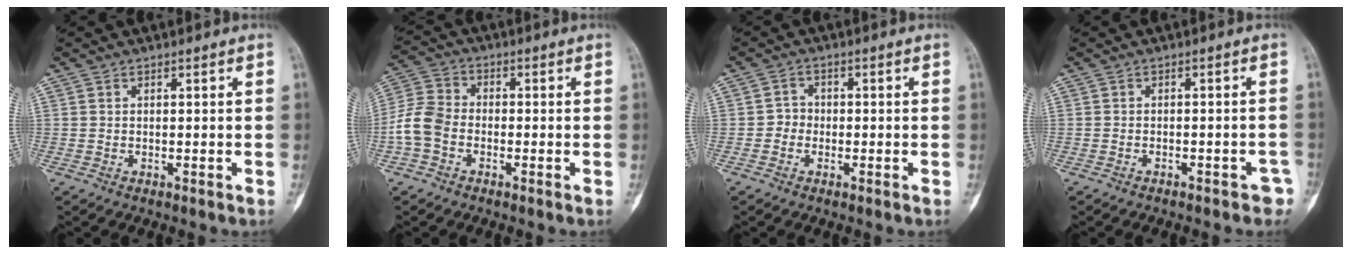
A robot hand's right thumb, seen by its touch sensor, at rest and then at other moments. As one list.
[{"total": 7.2, "force": [-2.3, 5.3, 4.3], "torque": [-0.088, 0.020, -0.056]}, {"total": 2.4, "force": [-0.7, 2.2, 0.7], "torque": [0.009, 0.010, -0.022]}, {"total": 4.2, "force": [-3.2, 1.8, 2.0], "torque": [-0.019, 0.027, -0.032]}]